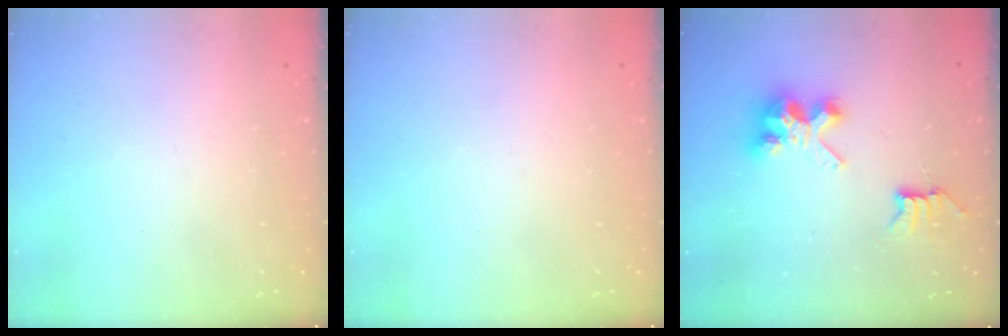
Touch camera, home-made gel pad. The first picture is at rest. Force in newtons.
{"total": 0.0}
{"total": 7.8, "press": 7.8, "slide": 0.3}